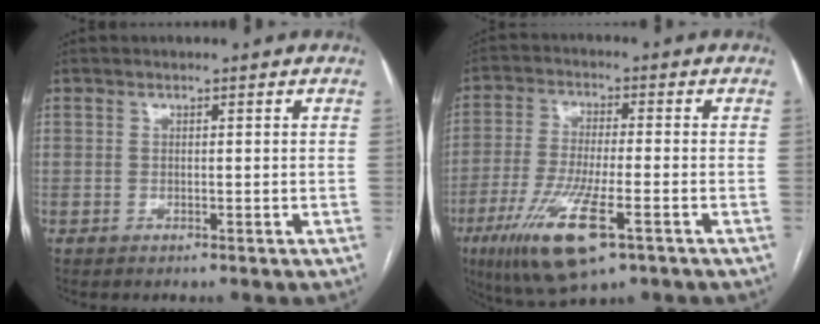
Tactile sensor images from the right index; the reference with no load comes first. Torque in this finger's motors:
{"motor_torque": [1.55, -0.59, 0.40, 0.21]}